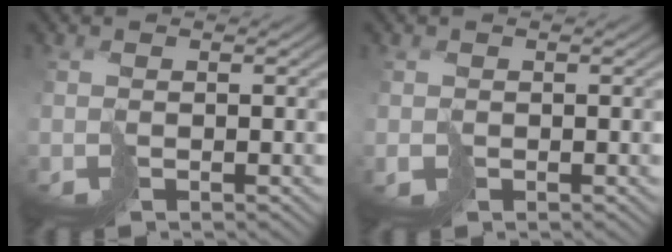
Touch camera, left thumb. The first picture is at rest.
{"total": 0.6, "force": [0.0, 0.5, -0.3], "torque": [0.006, -0.004, 0.006]}